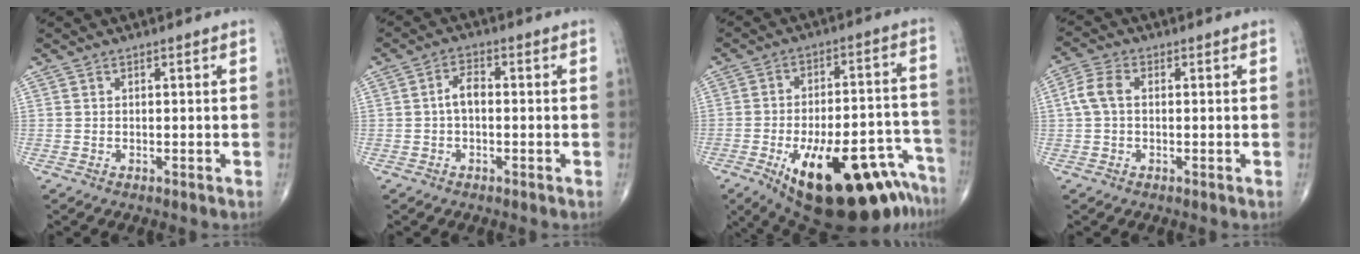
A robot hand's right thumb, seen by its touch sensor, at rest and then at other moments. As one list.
[{"total": 3.3, "force": [-0.4, 1.8, 2.7], "torque": [-0.044, 0.015, -0.012]}, {"total": 26.3, "force": [-15.6, 9.8, 18.8], "torque": [-0.193, 0.070, -0.216]}, {"total": 4.6, "force": [0.3, 2.9, 3.6], "torque": [-0.085, 0.015, 0.002]}]